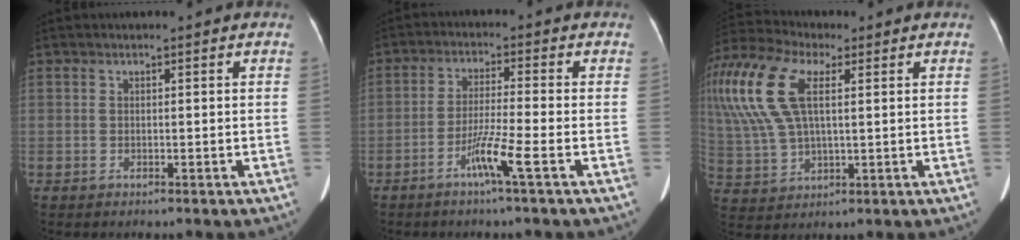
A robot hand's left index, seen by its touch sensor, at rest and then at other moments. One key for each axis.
{"total": 5.6, "fx": -2.9, "fy": -1.2, "fz": 4.6, "tx": -0.090, "ty": -0.011, "tz": -0.059}
{"total": 22.5, "fx": 8.6, "fy": 11.6, "fz": 17.3, "tx": -0.451, "ty": 0.053, "tz": 0.164}